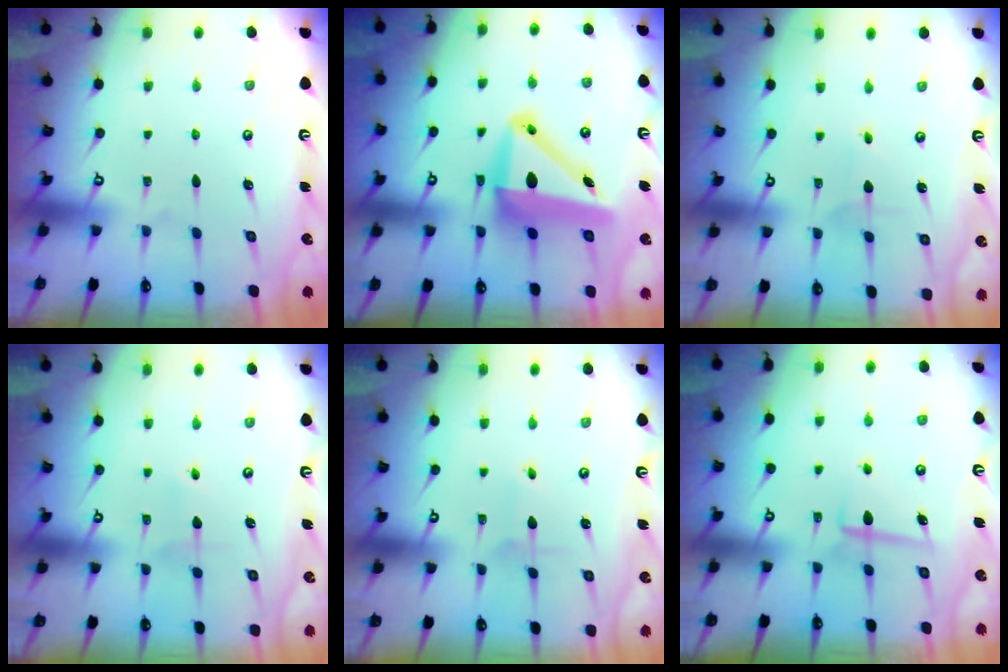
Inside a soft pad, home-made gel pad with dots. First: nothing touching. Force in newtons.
{"total": 12.5, "press": 12.3, "slide": 2.5}
{"total": 1.2, "press": 1.2, "slide": 0.1}
{"total": 2.3, "press": 2.3, "slide": 0.4}
{"total": 1.5, "press": 1.5, "slide": 0.1}
{"total": 6.7, "press": 6.6, "slide": 1.2}